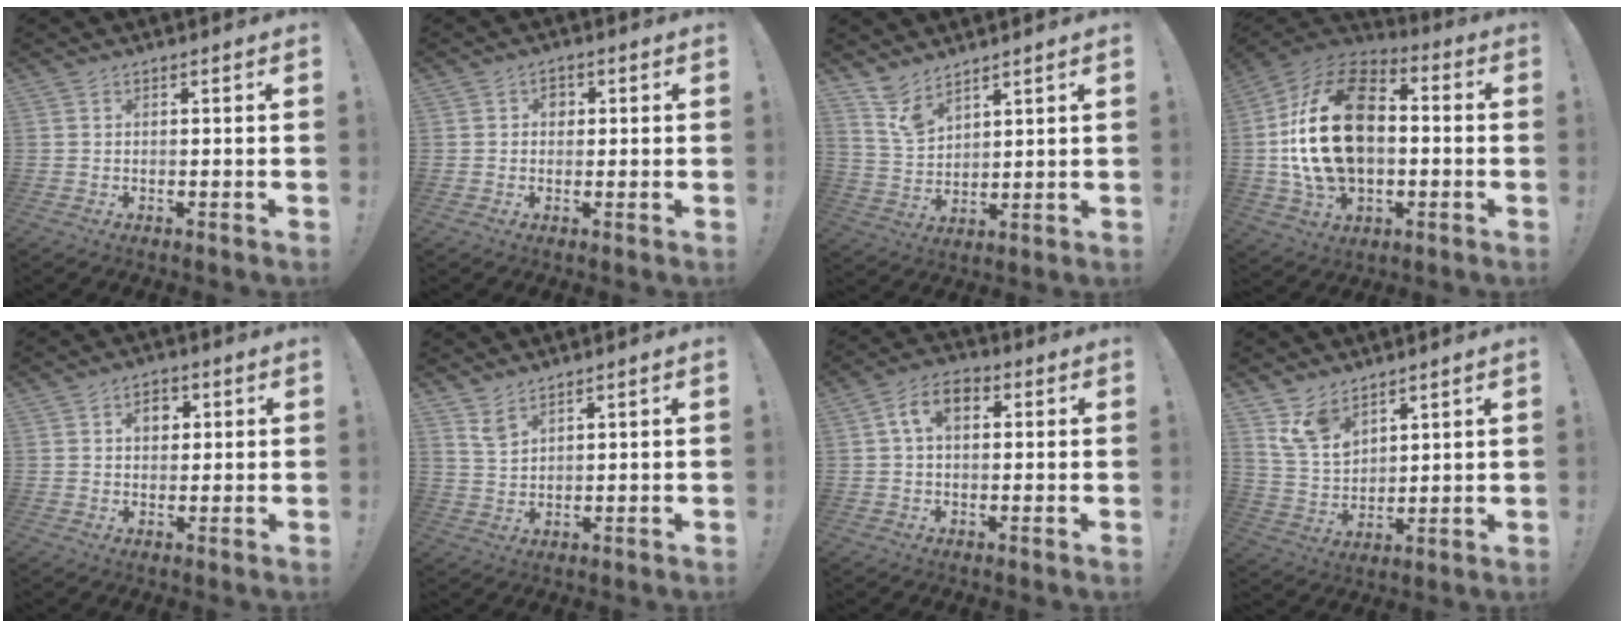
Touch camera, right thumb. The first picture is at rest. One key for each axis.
{"total": 2.8, "fx": 0.3, "fy": 2.4, "fz": 1.5, "tx": -0.018, "ty": 0.001, "tz": 0.003}
{"total": 7.4, "fx": 6.3, "fy": 2.8, "fz": 2.6, "tx": -0.059, "ty": -0.038, "tz": 0.123}
{"total": 26.4, "fx": 1.2, "fy": 17.0, "fz": 20.2, "tx": -0.377, "ty": 0.018, "tz": 0.027}
{"total": 5.4, "fx": 1.9, "fy": 4.2, "fz": 2.7, "tx": -0.028, "ty": -0.001, "tz": 0.027}
{"total": 4.3, "fx": 3.6, "fy": 1.5, "fz": 1.8, "tx": -0.030, "ty": -0.023, "tz": 0.066}
{"total": 8.4, "fx": 2.1, "fy": 5.4, "fz": 6.0, "tx": -0.098, "ty": 0.014, "tz": 0.042}
{"total": 10.5, "fx": 7.7, "fy": 6.0, "fz": 3.9, "tx": -0.085, "ty": -0.046, "tz": 0.155}